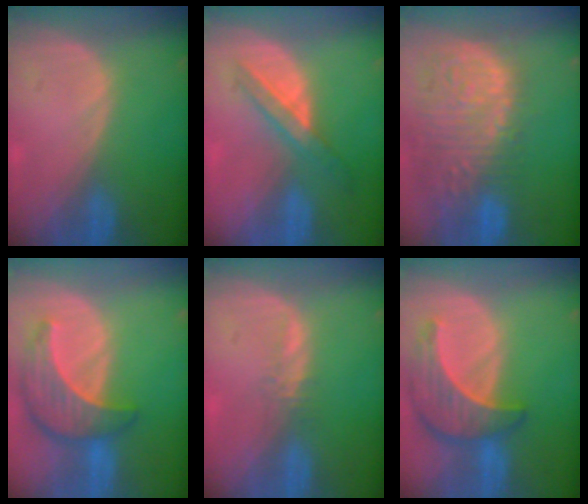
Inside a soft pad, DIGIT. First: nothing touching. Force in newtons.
{"total": 6.0, "press": 5.3, "slide": 2.7}
{"total": 15.0, "press": 12.4, "slide": 8.4}
{"total": 8.7, "press": 7.8, "slide": 3.7}
{"total": 1.3, "press": 1.2, "slide": 0.5}
{"total": 8.9, "press": 8.0, "slide": 3.7}